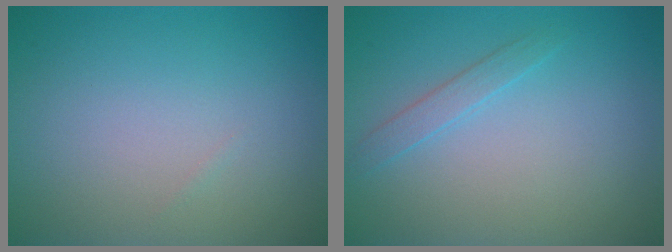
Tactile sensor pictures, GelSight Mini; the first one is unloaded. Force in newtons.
{"total": 1.3, "press": 1.3, "slide": 0.0}